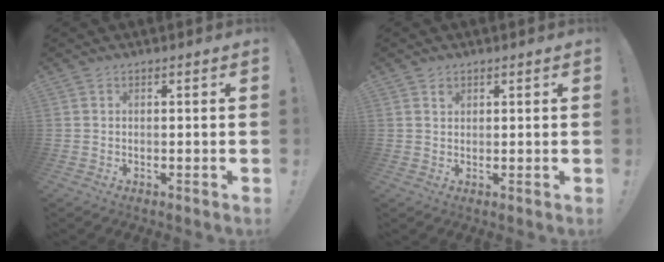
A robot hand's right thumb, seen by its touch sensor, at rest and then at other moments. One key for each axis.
{"total": 1.2, "fx": 0.8, "fy": 0.9, "fz": 0.2, "tx": 0.005, "ty": -0.004, "tz": 0.014}